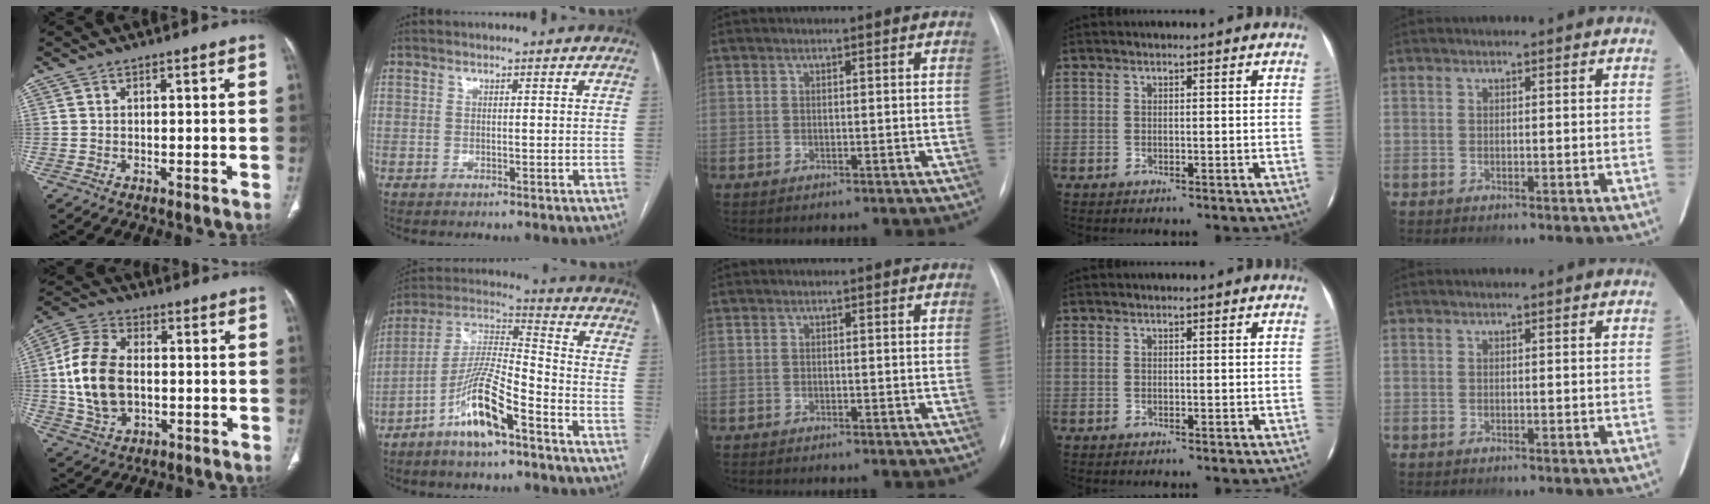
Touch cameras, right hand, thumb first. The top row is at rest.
{"thumb": {"total": 14.3, "force": [-0.2, 9.2, 10.9], "torque": [-0.211, 0.013, -0.001]}, "index": {"total": 12.5, "force": [-6.9, 1.9, 10.3], "torque": [-0.206, -0.002, -0.133]}, "middle": {"total": 1.4, "force": [-1.2, 0.2, 0.5], "torque": [-0.007, -0.003, -0.016]}}